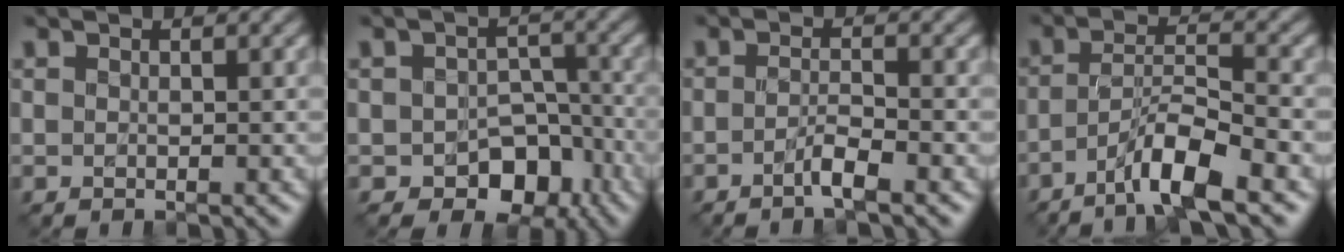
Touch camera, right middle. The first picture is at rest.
{"total": 5.6, "force": [-2.7, 4.0, 2.9], "torque": [-0.030, -0.004, -0.036]}
{"total": 2.0, "force": [-1.1, 0.1, 1.6], "torque": [-0.031, 0.008, -0.027]}
{"total": 5.6, "force": [-3.5, 0.7, 4.3], "torque": [-0.074, 0.011, -0.067]}